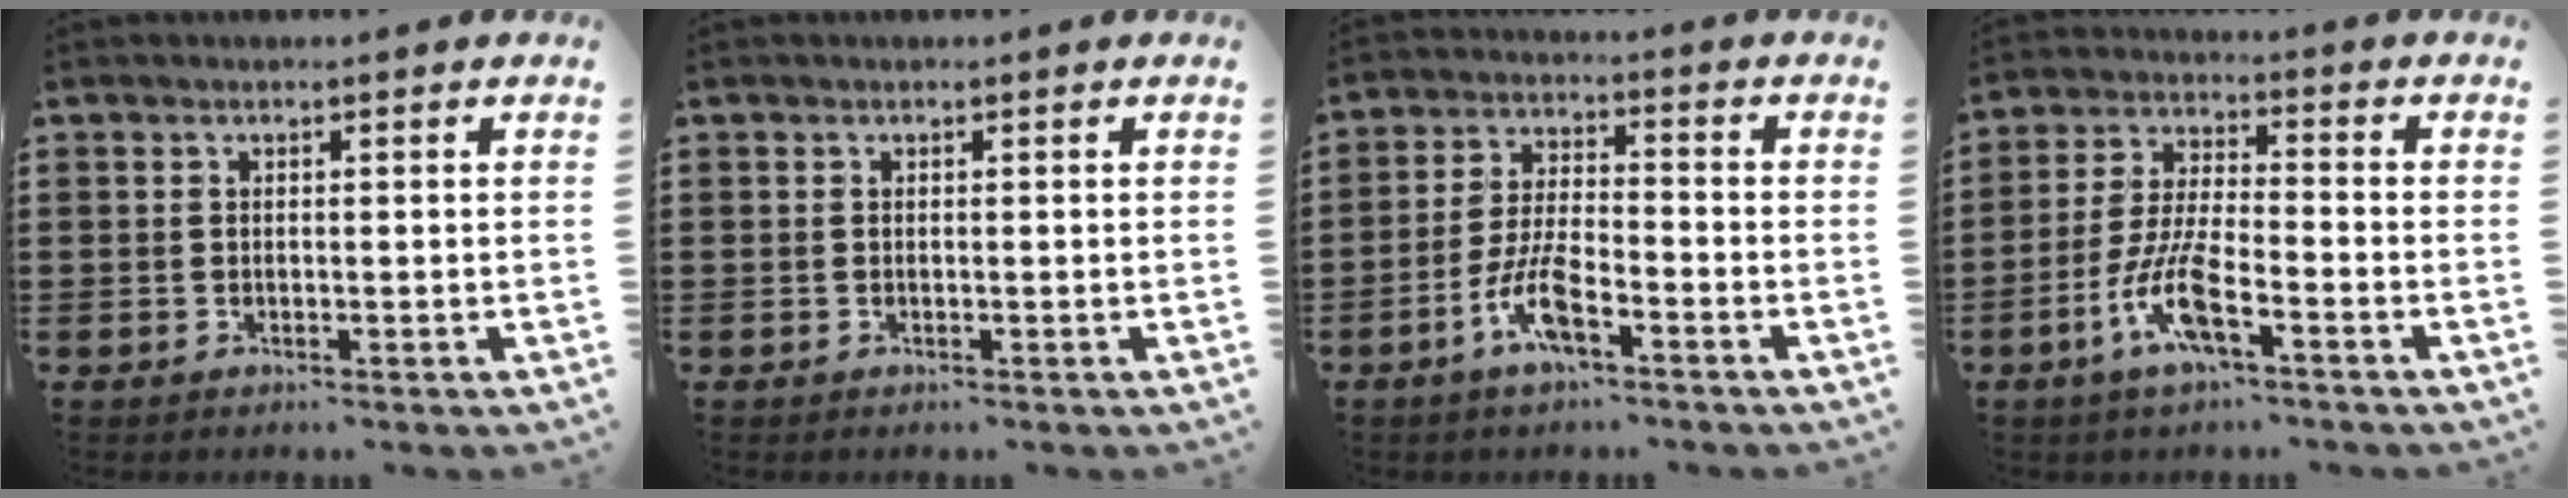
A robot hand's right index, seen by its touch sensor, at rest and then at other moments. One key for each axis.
{"total": 0.0}
{"total": 7.3, "fx": -4.1, "fy": 2.0, "fz": 5.8, "tx": -0.132, "ty": -0.005, "tz": -0.079}
{"total": 8.7, "fx": -4.5, "fy": 1.8, "fz": 7.2, "tx": -0.168, "ty": -0.012, "tz": -0.089}